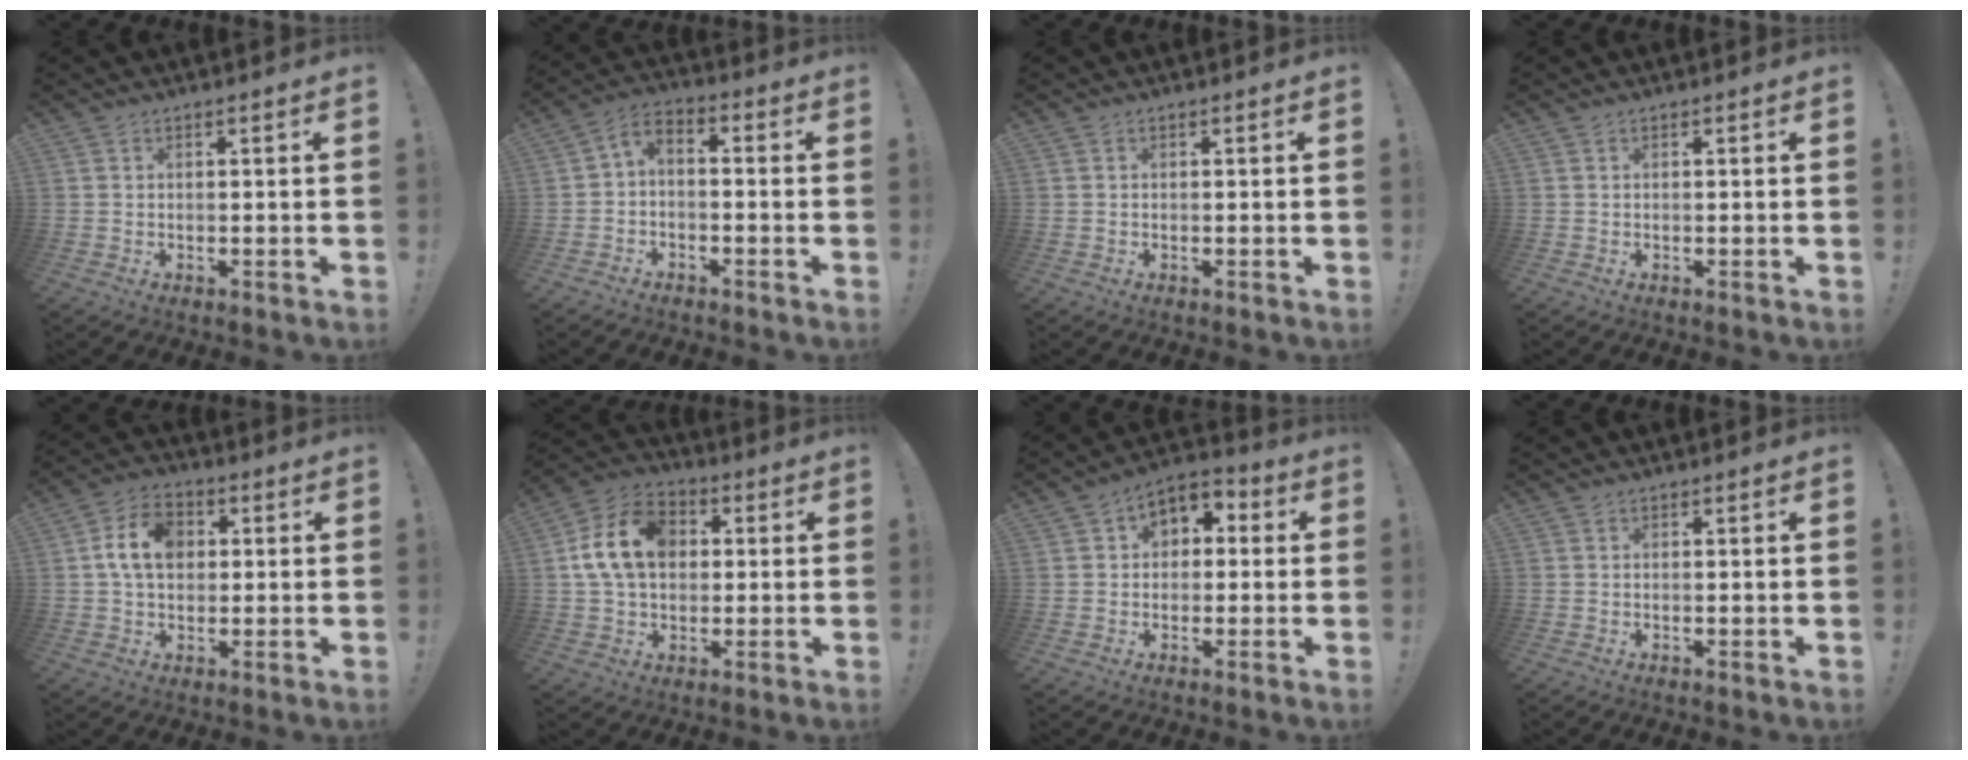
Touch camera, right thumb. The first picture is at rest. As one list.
[{"total": 4.2, "force": [-2.3, 2.0, 2.9], "torque": [-0.070, 0.004, -0.043]}, {"total": 0.0}, {"total": 0.0}, {"total": 10.8, "force": [1.8, 7.9, 7.3], "torque": [-0.122, 0.015, 0.033]}, {"total": 15.8, "force": [2.5, 11.9, 10.2], "torque": [-0.185, 0.013, 0.054]}, {"total": 5.7, "force": [0.6, 5.1, 2.7], "torque": [-0.035, 0.006, 0.015]}, {"total": 0.0}]